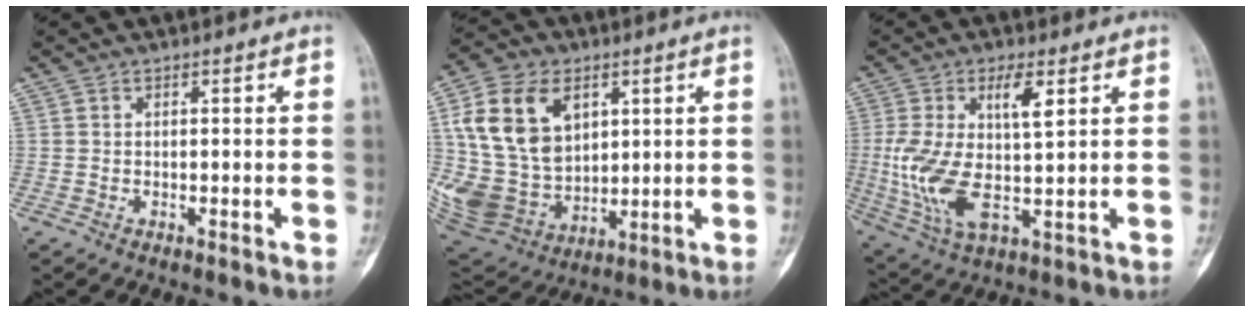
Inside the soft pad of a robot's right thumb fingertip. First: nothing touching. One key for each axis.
{"total": 20.8, "fx": 6.1, "fy": 14.9, "fz": 13.2, "tx": -0.237, "ty": -0.012, "tz": 0.131}
{"total": 14.0, "fx": 2.4, "fy": 5.0, "fz": 12.9, "tx": -0.277, "ty": -0.003, "tz": 0.055}